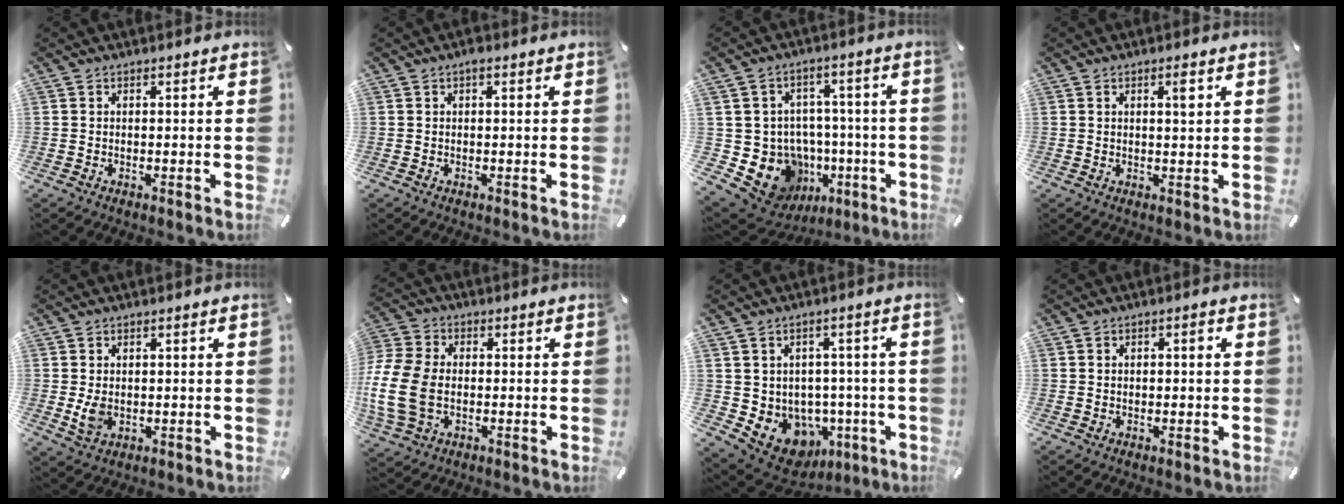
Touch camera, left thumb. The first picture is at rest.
{"total": 1.1, "force": [0.4, 0.3, 0.9], "torque": [-0.018, 0.004, 0.006]}
{"total": 12.6, "force": [-4.4, 11.0, 4.2], "torque": [-0.066, 0.008, -0.051]}
{"total": 2.8, "force": [1.0, 0.5, 2.5], "torque": [-0.044, -0.001, 0.014]}
{"total": 3.9, "force": [-0.1, 3.0, 2.6], "torque": [-0.059, -0.006, -0.006]}
{"total": 13.6, "force": [-2.0, 9.9, 9.0], "torque": [-0.206, 0.013, -0.033]}
{"total": 8.1, "force": [-1.8, 7.4, 2.6], "torque": [-0.043, -0.016, -0.016]}
{"total": 1.7, "force": [0.2, 0.8, 1.5], "torque": [-0.031, 0.006, 0.001]}